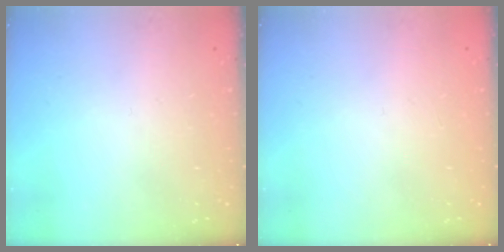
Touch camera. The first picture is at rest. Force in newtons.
{"total": 0.0}